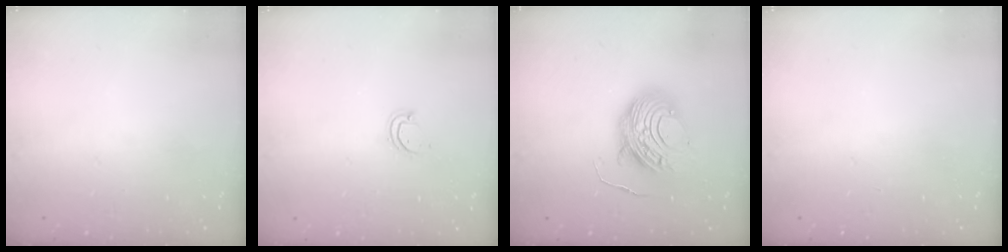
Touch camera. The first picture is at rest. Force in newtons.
{"total": 3.0, "press": 3.0, "slide": 0.2}
{"total": 11.3, "press": 11.3, "slide": 1.2}
{"total": 0.0}